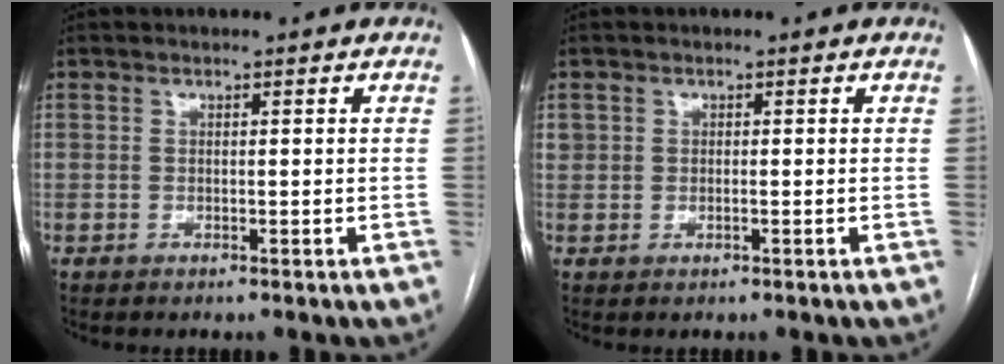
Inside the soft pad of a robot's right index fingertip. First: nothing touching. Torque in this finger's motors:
{"motor_torque": [0.10, -0.02, 0.04, 0.05]}